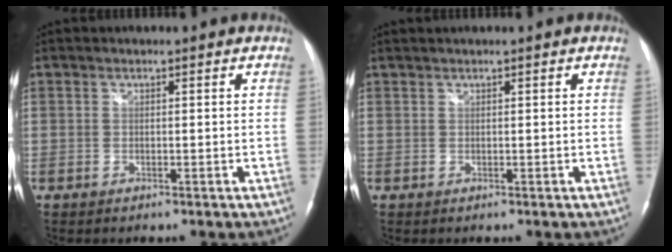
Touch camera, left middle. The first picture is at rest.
{"total": 0.6, "force": [0.6, -0.1, 0.2], "torque": [-0.008, 0.011, 0.016]}